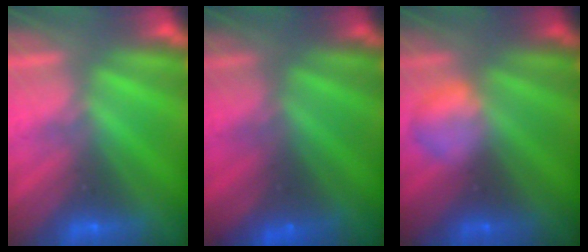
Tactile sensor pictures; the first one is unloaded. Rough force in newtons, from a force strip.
{"total": 1.4}
{"total": 2.2}